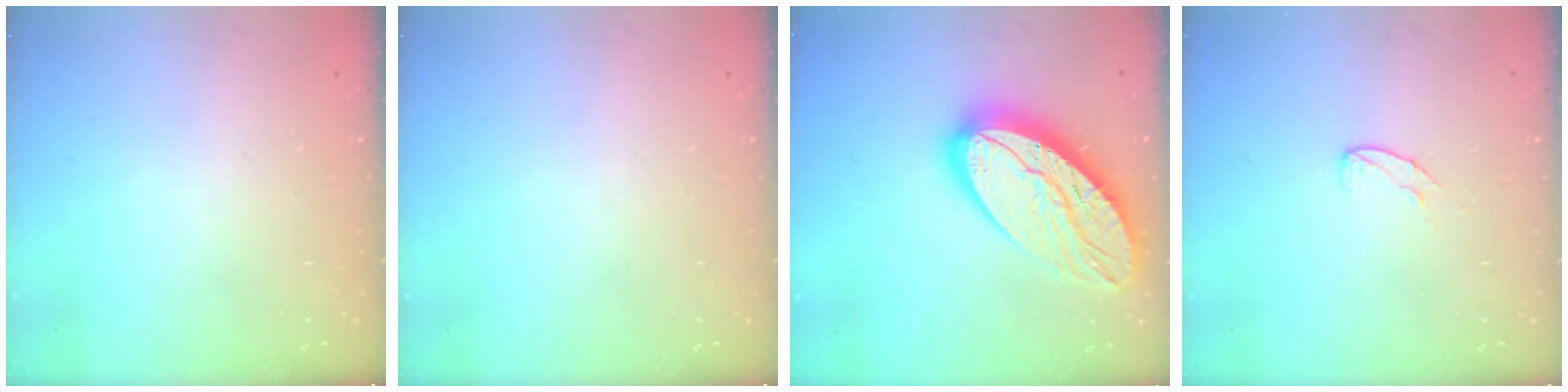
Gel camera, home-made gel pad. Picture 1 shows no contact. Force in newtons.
{"total": 0.0}
{"total": 22.8, "press": 22.7, "slide": 1.6}
{"total": 4.2, "press": 4.2, "slide": 0.4}